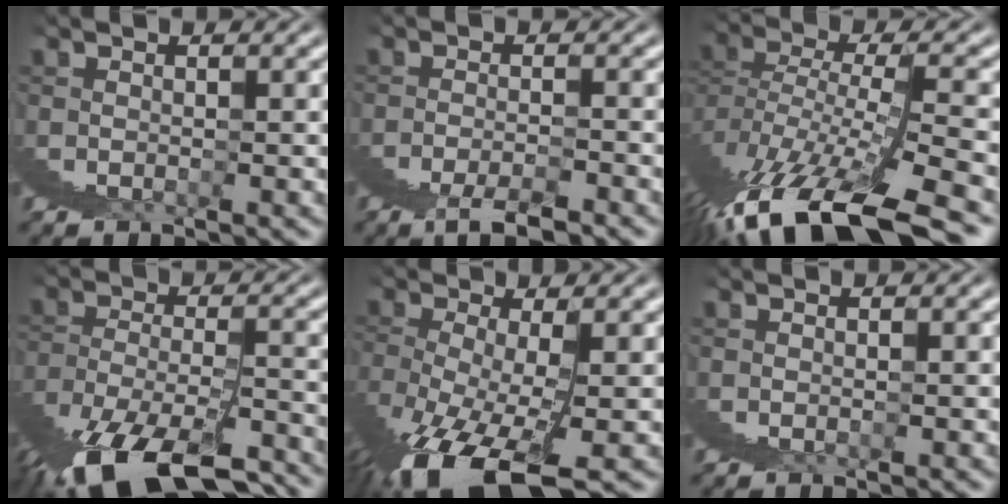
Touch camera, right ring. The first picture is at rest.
{"total": 1.4, "force": [0.2, -1.4, 0.4], "torque": [0.010, 0.034, -0.016]}
{"total": 5.4, "force": [-1.8, 0.9, 5.0], "torque": [-0.106, 0.003, -0.024]}
{"total": 8.1, "force": [-5.3, 3.0, 5.4], "torque": [-0.100, -0.020, -0.071]}
{"total": 5.1, "force": [-2.9, 1.2, 4.0], "torque": [-0.083, -0.019, -0.031]}
{"total": 0.0}